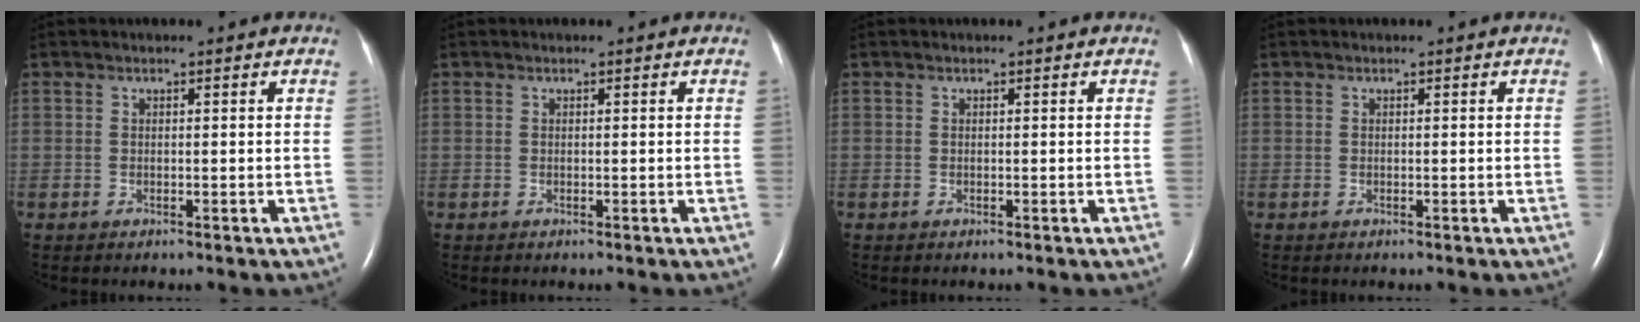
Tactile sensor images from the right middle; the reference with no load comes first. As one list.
[{"total": 0.0}, {"total": 0.0}, {"total": 0.0}]